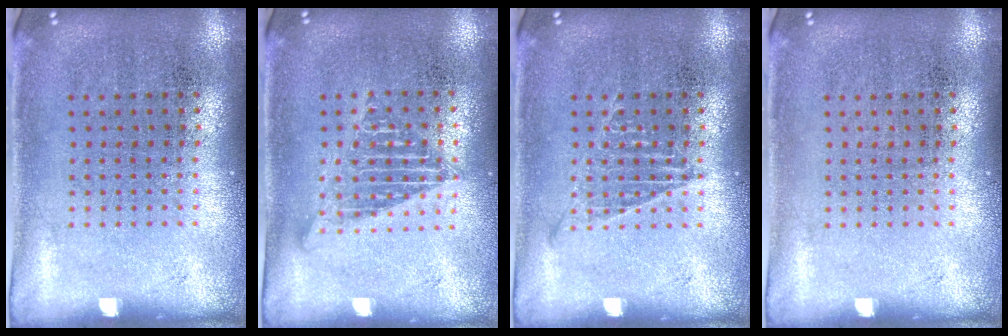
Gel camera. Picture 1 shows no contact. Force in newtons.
{"total": 1.3, "press": 1.2, "slide": 0.6}
{"total": 1.0, "press": 1.0, "slide": 0.2}
{"total": 0.0}